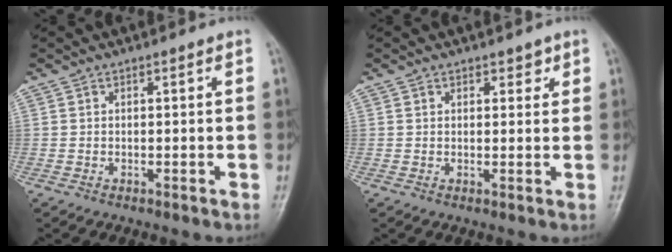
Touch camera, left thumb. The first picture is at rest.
{"total": 2.0, "force": [1.4, 1.3, 0.7], "torque": [0.011, -0.006, 0.015]}